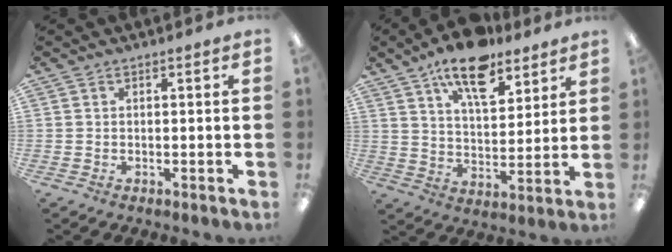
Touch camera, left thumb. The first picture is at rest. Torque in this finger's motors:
{"motor_torque": [0.26, 0.53, 1.21, -1.56, 0.06]}